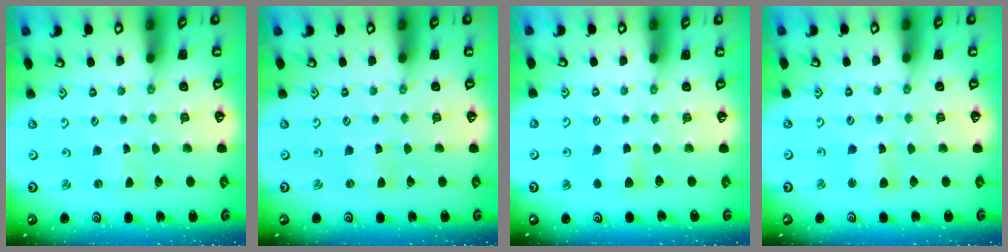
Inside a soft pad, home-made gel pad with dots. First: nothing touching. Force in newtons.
{"total": 0.5, "press": 0.5, "slide": 0.1}
{"total": 4.5, "press": 4.4, "slide": 0.8}
{"total": 3.3, "press": 3.3, "slide": 0.4}